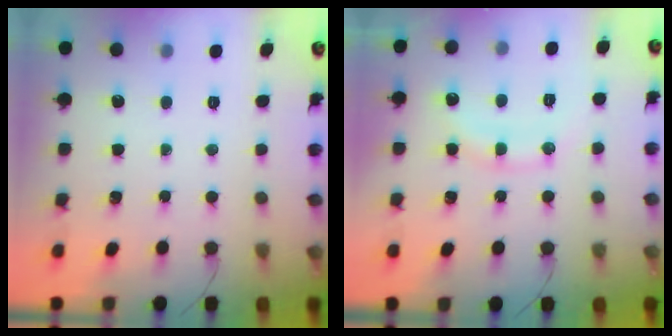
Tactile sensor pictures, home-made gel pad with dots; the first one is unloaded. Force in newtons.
{"total": 10.6, "press": 10.6, "slide": 0.1}